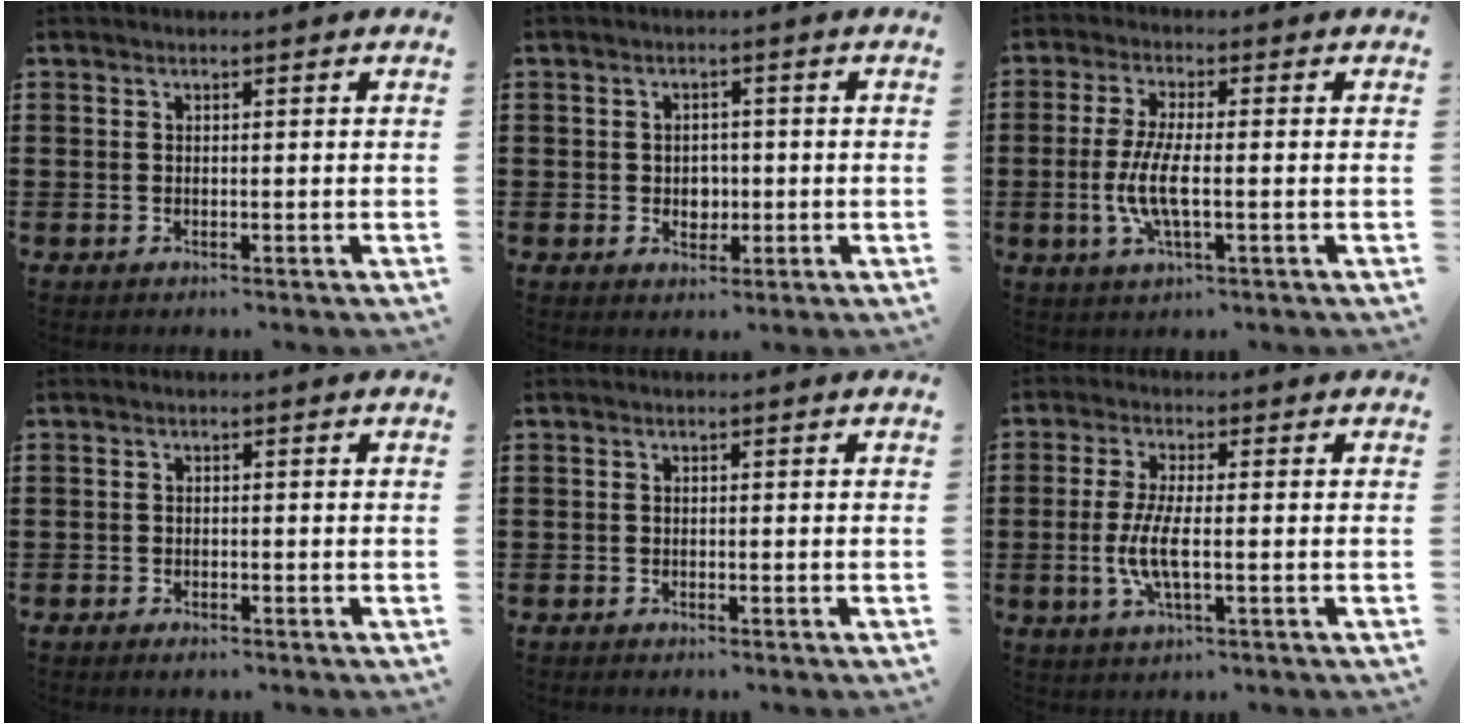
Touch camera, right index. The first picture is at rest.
{"total": 2.6, "force": [-0.3, 2.2, 1.3], "torque": [-0.024, 0.004, -0.011]}
{"total": 6.5, "force": [-1.4, 1.5, 6.2], "torque": [-0.141, -0.012, -0.035]}
{"total": 1.1, "force": [-1.1, 0.3, 0.2], "torque": [-0.007, -0.001, -0.022]}
{"total": 0.5, "force": [-0.5, 0.0, 0.0], "torque": [-0.002, -0.001, -0.011]}
{"total": 6.0, "force": [-1.2, 1.3, 5.7], "torque": [-0.133, -0.011, -0.032]}